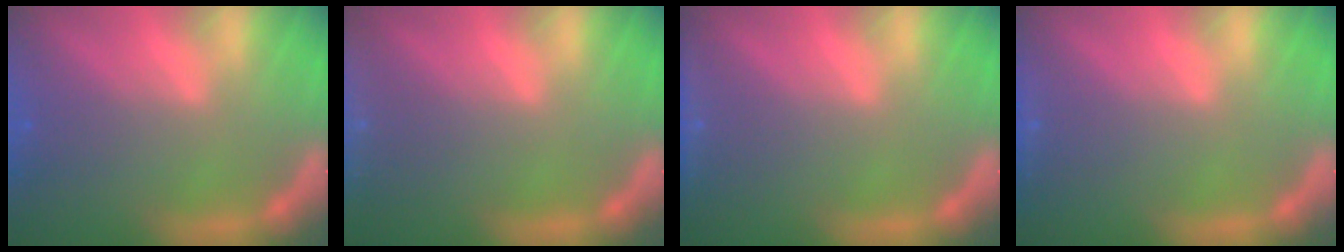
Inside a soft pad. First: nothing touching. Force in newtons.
{"total": 6.0}
{"total": 1.9}
{"total": 0.9}